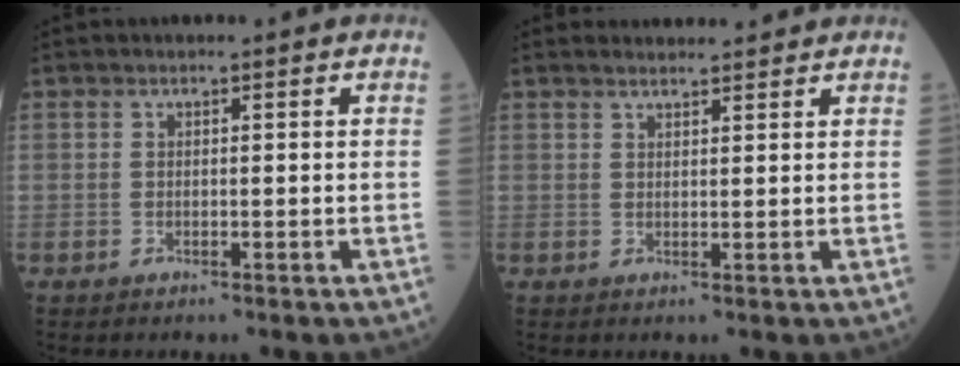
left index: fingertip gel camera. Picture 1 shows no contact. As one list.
[{"total": 3.7, "force": [3.5, 0.8, 0.8], "torque": [-0.013, 0.022, 0.052]}]